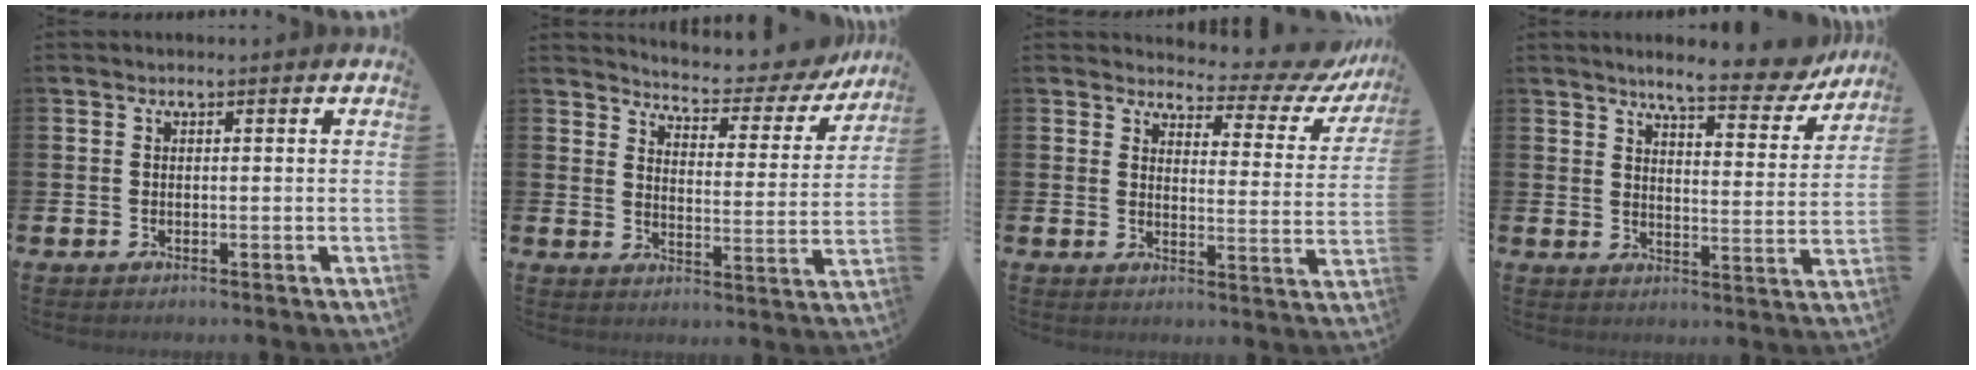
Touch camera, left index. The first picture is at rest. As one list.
[{"total": 5.0, "force": [4.8, 0.9, 1.1], "torque": [-0.040, -0.044, 0.076]}, {"total": 4.7, "force": [4.2, 1.8, 1.0], "torque": [-0.023, -0.048, 0.062]}, {"total": 7.1, "force": [6.4, 1.0, 2.8], "torque": [-0.054, -0.043, 0.106]}]